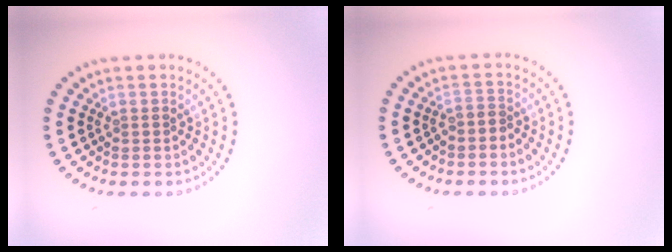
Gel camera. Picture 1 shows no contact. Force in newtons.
{"total": 0.7, "press": 0.5, "slide": 0.6}